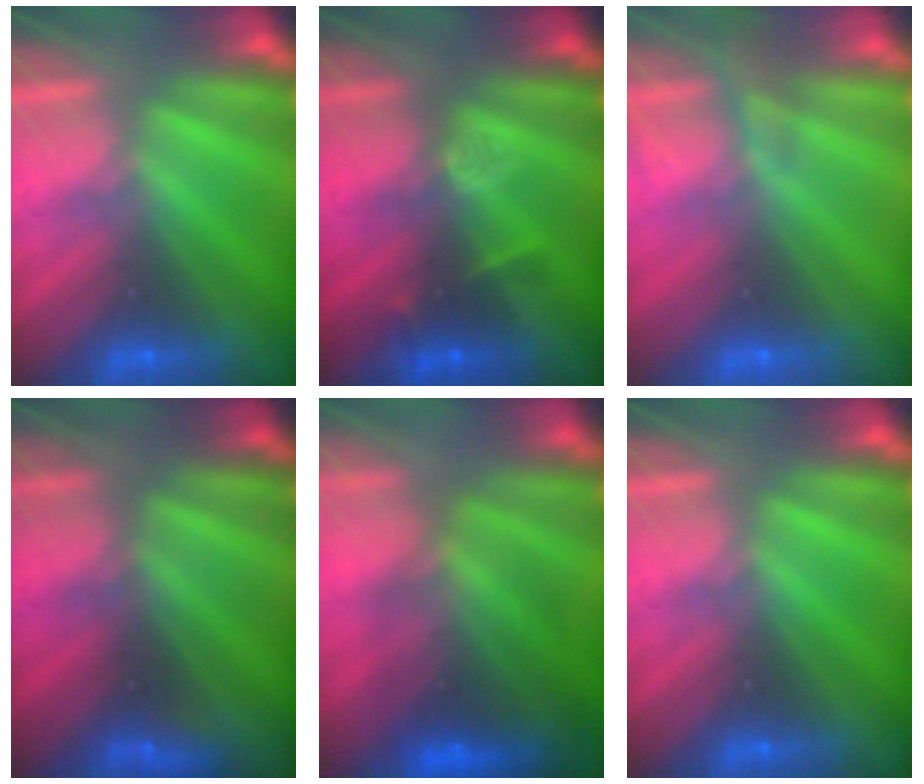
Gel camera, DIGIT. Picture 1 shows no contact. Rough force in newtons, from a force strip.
{"total": 3.3}
{"total": 2.3}
{"total": 1.4}
{"total": 7.2}
{"total": 0.0}